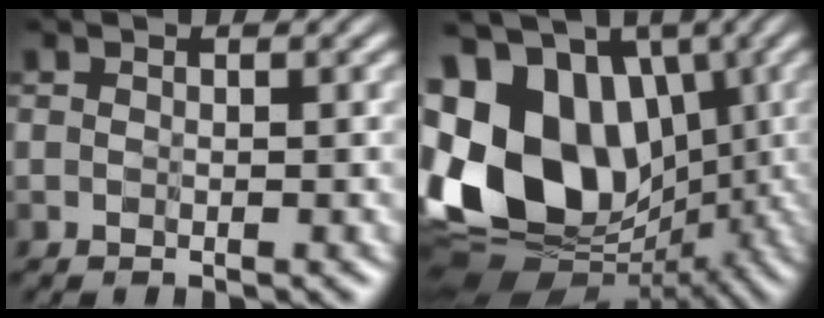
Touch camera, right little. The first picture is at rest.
{"total": 15.2, "force": [1.0, 11.3, 10.1], "torque": [-0.217, -0.006, 0.037]}